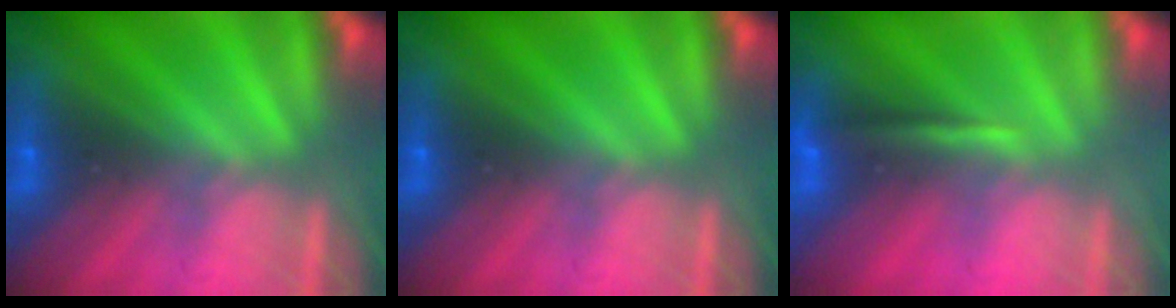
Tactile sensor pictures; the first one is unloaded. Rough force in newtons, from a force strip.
{"total": 0.0}
{"total": 1.3}